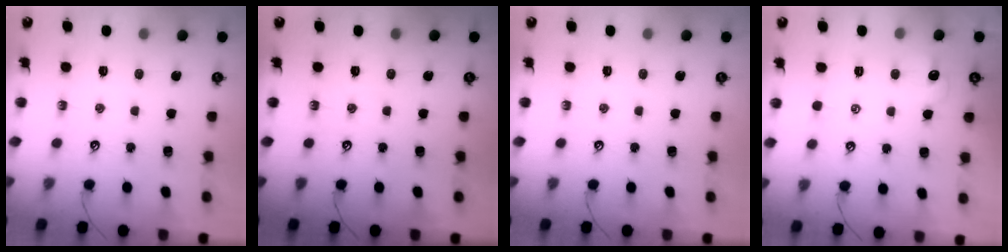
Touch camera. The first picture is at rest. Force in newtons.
{"total": 0.0}
{"total": 0.0}
{"total": 1.0, "press": 0.9, "slide": 0.6}